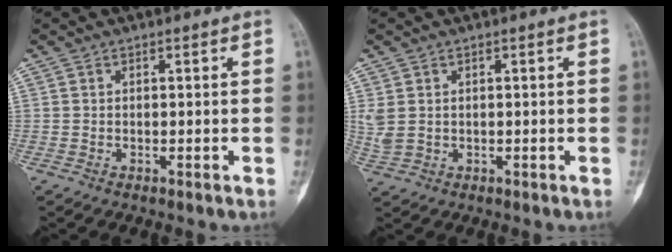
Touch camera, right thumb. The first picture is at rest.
{"total": 3.1, "force": [0.8, 2.3, 2.0], "torque": [-0.058, 0.002, 0.025]}